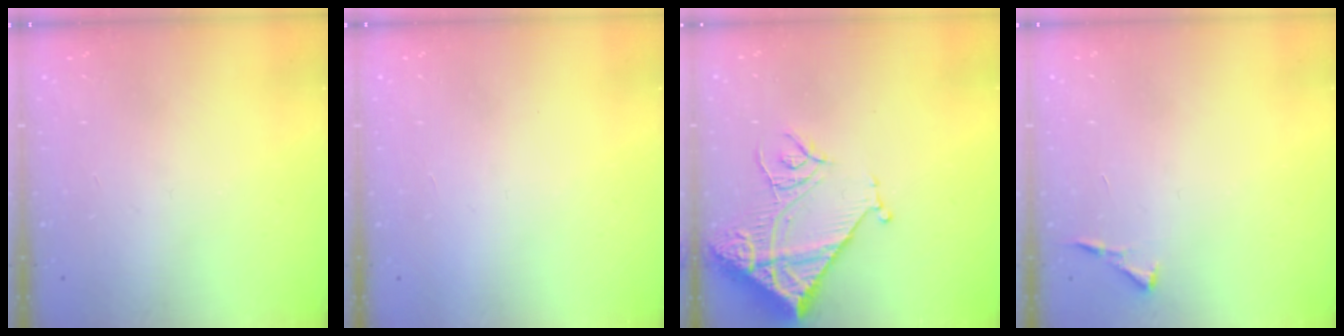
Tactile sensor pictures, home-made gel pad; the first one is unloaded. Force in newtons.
{"total": 1.5, "press": 1.5, "slide": 0.1}
{"total": 14.9, "press": 14.8, "slide": 1.6}
{"total": 3.5, "press": 3.4, "slide": 0.5}